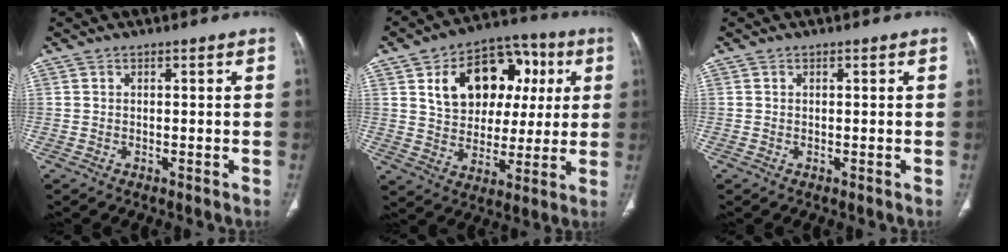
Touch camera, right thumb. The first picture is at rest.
{"total": 18.7, "force": [5.6, 13.5, 11.7], "torque": [-0.135, 0.016, 0.093]}
{"total": 0.0}